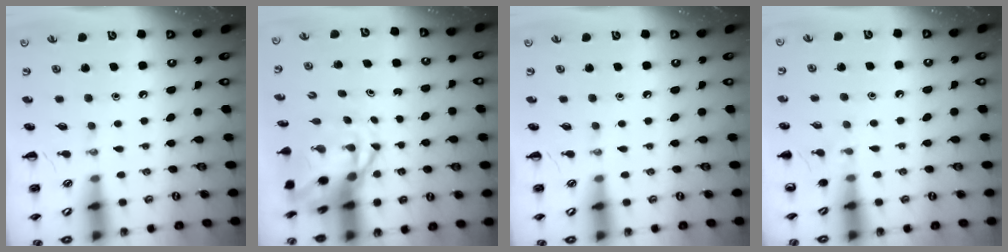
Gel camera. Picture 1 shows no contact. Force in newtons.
{"total": 7.2, "press": 6.9, "slide": 2.1}
{"total": 0.0}
{"total": 5.9, "press": 5.5, "slide": 2.0}